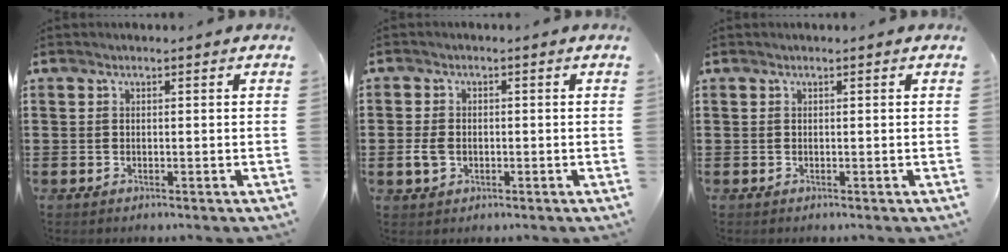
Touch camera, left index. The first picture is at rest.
{"total": 3.1, "force": [-0.6, 2.4, 2.0], "torque": [-0.054, -0.002, -0.014]}
{"total": 0.0}